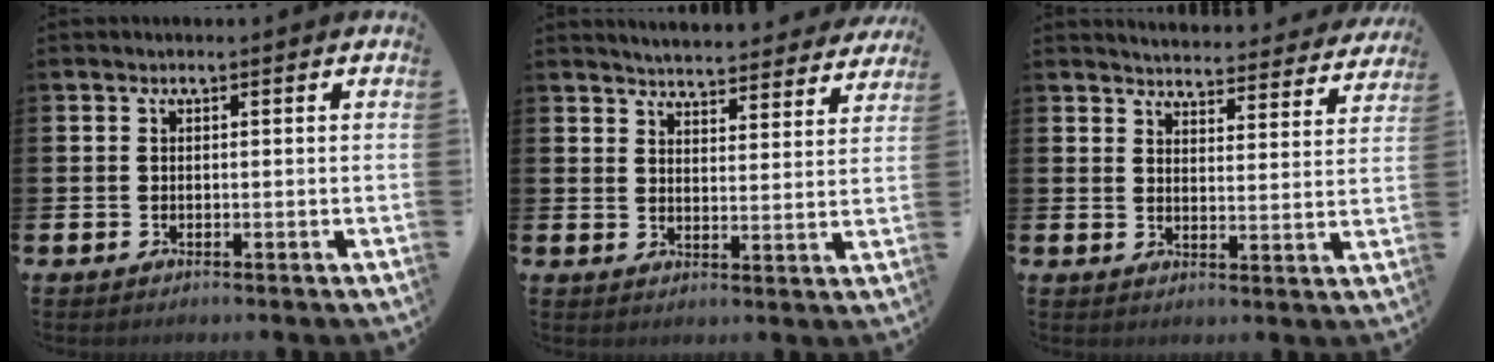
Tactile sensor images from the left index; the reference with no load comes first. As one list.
[{"total": 5.0, "force": [4.9, 0.5, 0.1], "torque": [-0.006, -0.043, 0.084]}, {"total": 4.6, "force": [4.5, 0.6, 0.3], "torque": [-0.008, -0.043, 0.075]}]